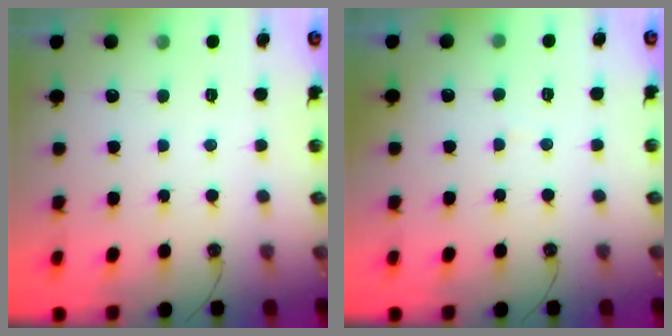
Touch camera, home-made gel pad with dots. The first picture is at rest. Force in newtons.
{"total": 2.6, "press": 2.6, "slide": 0.2}